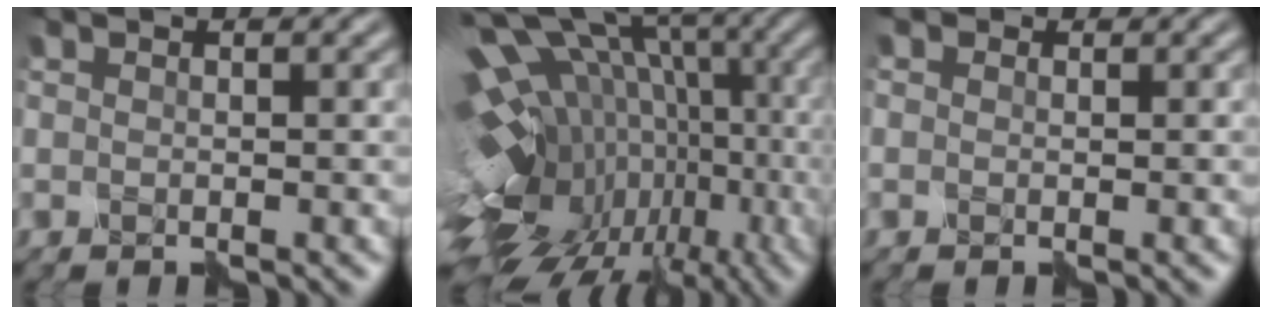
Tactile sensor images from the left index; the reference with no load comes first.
{"total": 15.0, "force": [-4.1, 9.9, 10.4], "torque": [-0.179, 0.030, -0.027]}
{"total": 1.1, "force": [0.4, 0.9, 0.4], "torque": [-0.001, 0.013, -0.012]}